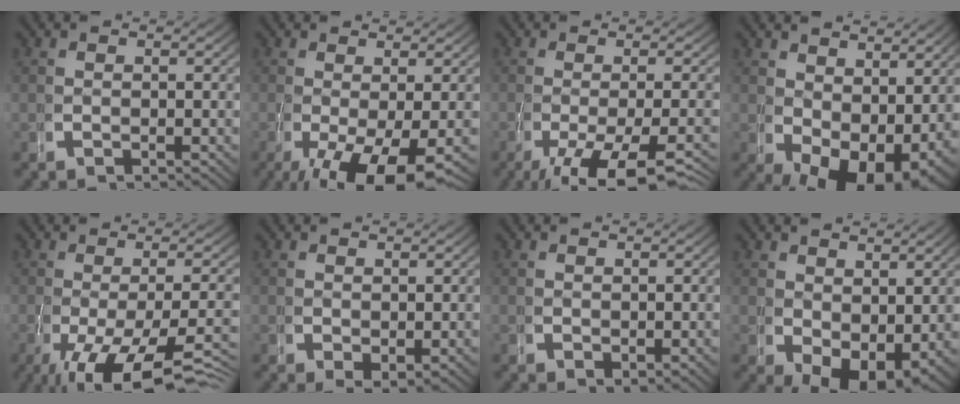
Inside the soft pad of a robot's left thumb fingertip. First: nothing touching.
{"total": 7.3, "force": [-2.9, 3.0, 5.9], "torque": [-0.107, -0.038, -0.020]}
{"total": 6.8, "force": [-3.7, 2.4, 5.2], "torque": [-0.088, -0.022, -0.038]}
{"total": 7.3, "force": [-1.0, 4.7, 5.5], "torque": [-0.084, -0.046, 0.015]}
{"total": 9.1, "force": [-4.5, 3.8, 6.9], "torque": [-0.121, -0.030, -0.043]}
{"total": 1.5, "force": [0.4, 1.1, 1.0], "torque": [-0.018, -0.016, 0.020]}
{"total": 0.9, "force": [0.5, 0.5, 0.5], "torque": [-0.009, -0.008, 0.016]}
{"total": 5.6, "force": [-0.7, 3.7, 4.1], "torque": [-0.063, -0.040, 0.017]}